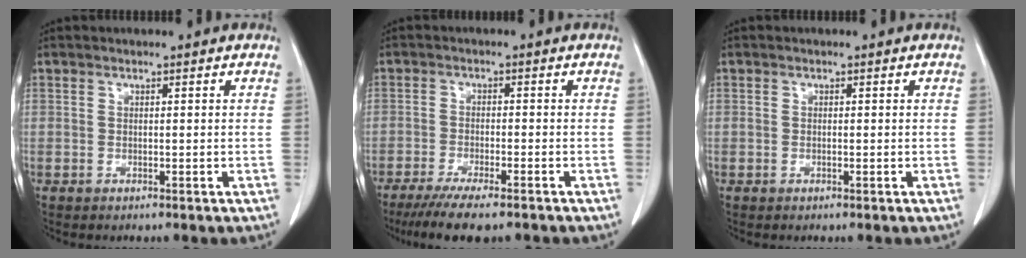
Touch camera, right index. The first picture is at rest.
{"total": 9.5, "force": [-7.5, 1.4, 5.7], "torque": [-0.083, -0.019, -0.115]}
{"total": 0.0}